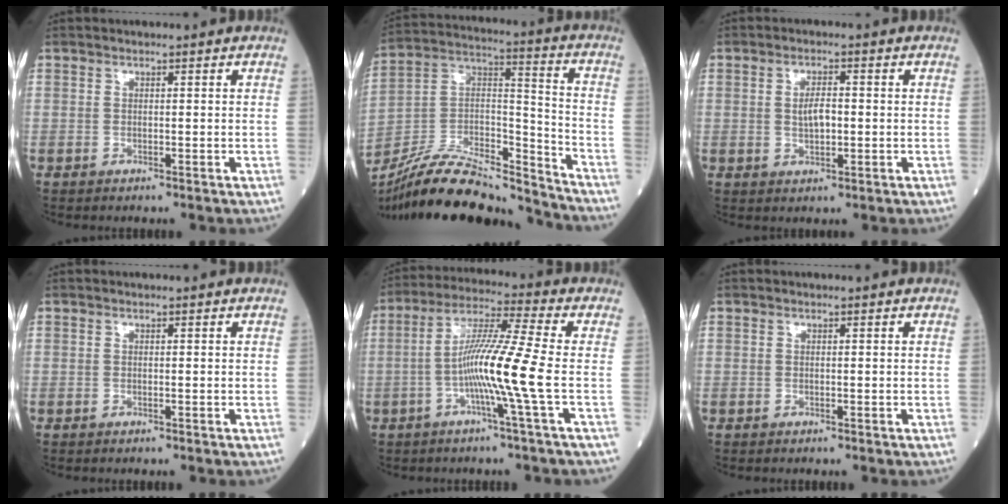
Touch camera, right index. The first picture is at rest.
{"total": 23.0, "force": [-21.1, 3.5, 8.4], "torque": [-0.169, 0.013, -0.361]}
{"total": 3.5, "force": [0.0, 1.4, 3.2], "torque": [-0.057, 0.003, 0.002]}
{"total": 0.0}
{"total": 10.6, "force": [-2.4, -1.8, 10.2], "torque": [-0.191, 0.003, -0.051]}
{"total": 0.0}